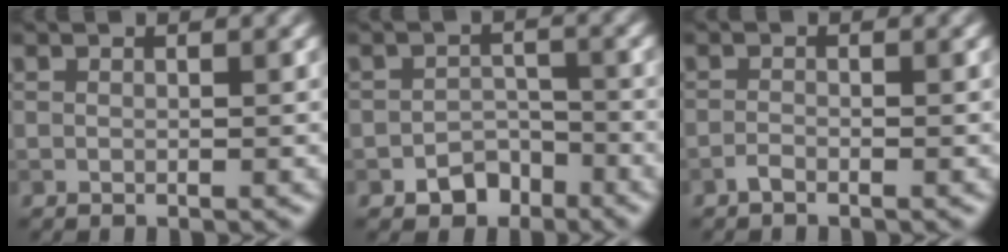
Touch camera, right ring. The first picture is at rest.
{"total": 2.9, "force": [-1.9, 1.9, 1.0], "torque": [-0.006, 0.004, -0.032]}
{"total": 0.9, "force": [-0.8, 0.1, 0.4], "torque": [-0.009, 0.000, -0.017]}